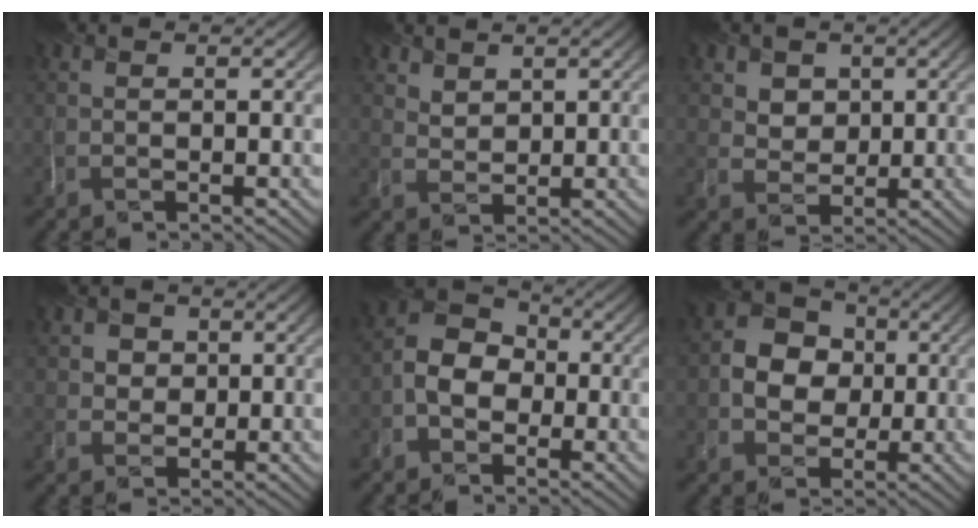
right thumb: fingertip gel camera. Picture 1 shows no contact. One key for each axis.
{"total": 2.7, "fx": 2.3, "fy": 1.5, "fz": 0.4, "tx": -0.012, "ty": -0.006, "tz": 0.057}
{"total": 3.7, "fx": 1.9, "fy": 3.1, "fz": 0.7, "tx": -0.032, "ty": -0.020, "tz": 0.044}
{"total": 2.6, "fx": 0.7, "fy": 2.5, "fz": 0.0, "tx": 0.000, "ty": -0.011, "tz": 0.016}
{"total": 5.2, "fx": -1.8, "fy": 4.2, "fz": 2.5, "tx": -0.049, "ty": 0.001, "tz": -0.041}
{"total": 5.8, "fx": 0.0, "fy": 5.3, "fz": 2.5, "tx": -0.046, "ty": 0.004, "tz": -0.005}